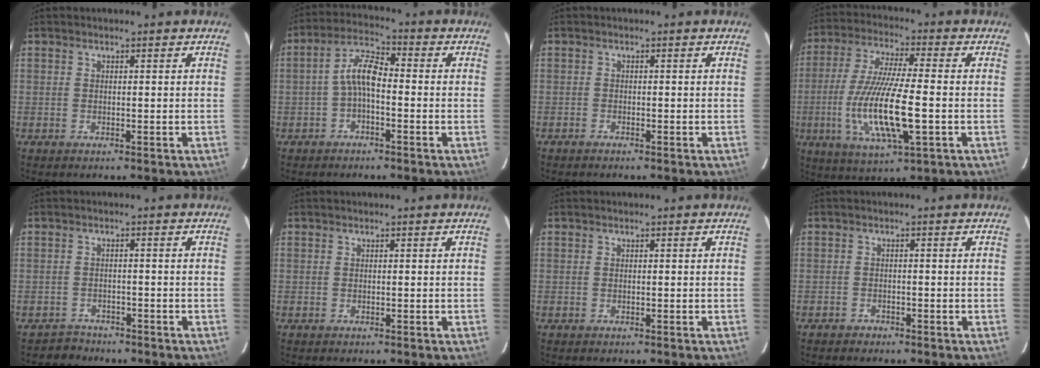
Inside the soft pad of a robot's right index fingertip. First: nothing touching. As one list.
[{"total": 5.1, "force": [-1.7, 2.0, 4.4], "torque": [-0.095, 0.020, -0.036]}, {"total": 0.9, "force": [-0.8, -0.1, -0.5], "torque": [0.006, 0.001, -0.015]}, {"total": 15.9, "force": [-3.5, 2.9, 15.2], "torque": [-0.304, -0.021, -0.063]}, {"total": 3.0, "force": [-2.4, 1.4, -1.0], "torque": [0.012, 0.010, -0.041]}, {"total": 0.0}, {"total": 0.0}, {"total": 1.7, "force": [-1.4, 0.7, -0.5], "torque": [0.002, 0.005, -0.026]}]